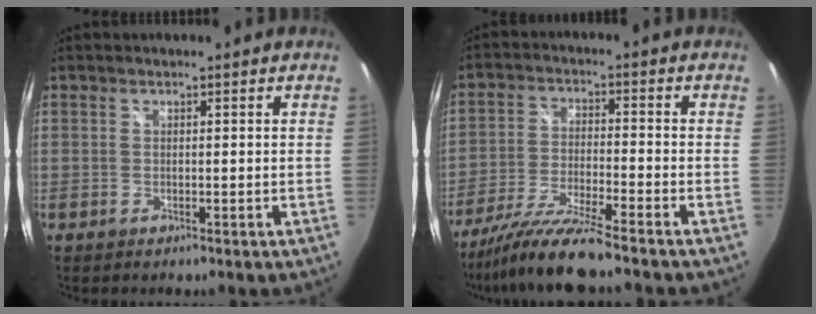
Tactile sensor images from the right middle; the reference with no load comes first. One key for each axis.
{"total": 10.7, "fx": -9.4, "fy": -1.1, "fz": 5.1, "tx": -0.109, "ty": -0.018, "tz": -0.173}